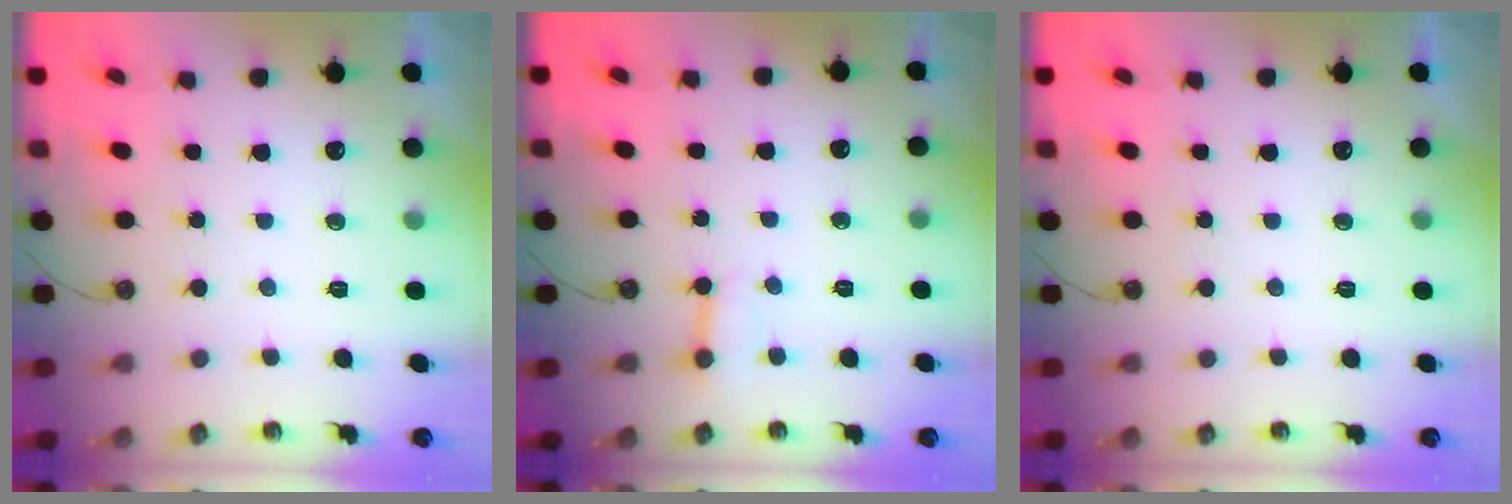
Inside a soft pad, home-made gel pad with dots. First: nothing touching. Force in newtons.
{"total": 3.7, "press": 3.7, "slide": 0.2}
{"total": 0.0}